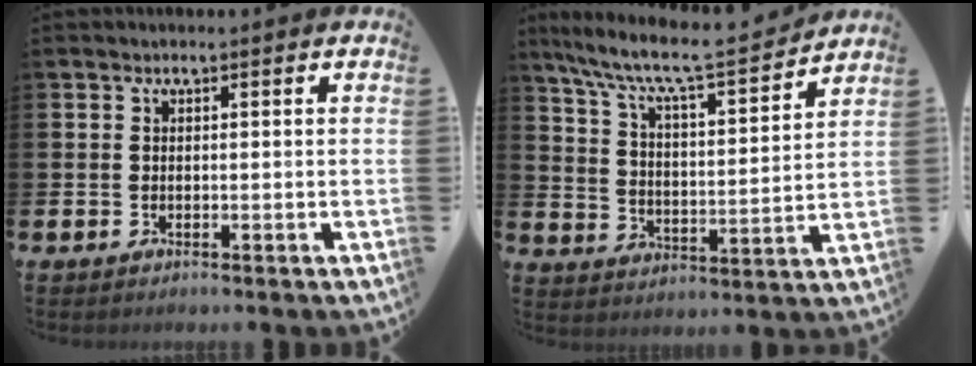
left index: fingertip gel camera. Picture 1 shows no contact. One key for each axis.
{"total": 8.9, "fx": 7.9, "fy": 1.3, "fz": 3.8, "tx": -0.110, "ty": -0.054, "tz": 0.129}